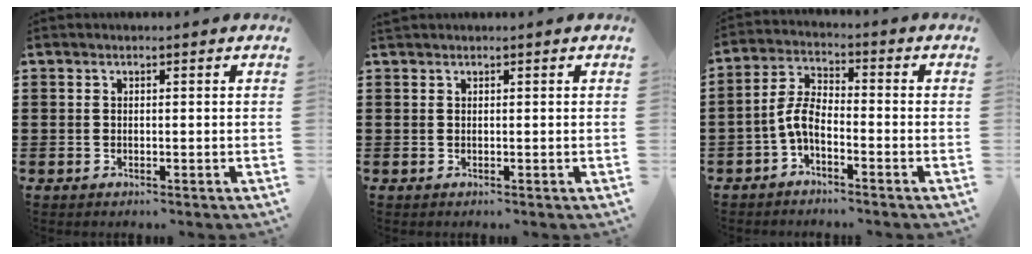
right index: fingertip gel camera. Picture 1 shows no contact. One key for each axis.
{"total": 0.0}
{"total": 4.9, "fx": -2.4, "fy": 1.9, "fz": 3.9, "tx": -0.097, "ty": 0.003, "tz": -0.053}